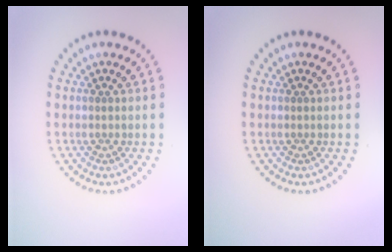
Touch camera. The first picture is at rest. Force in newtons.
{"total": 0.0}